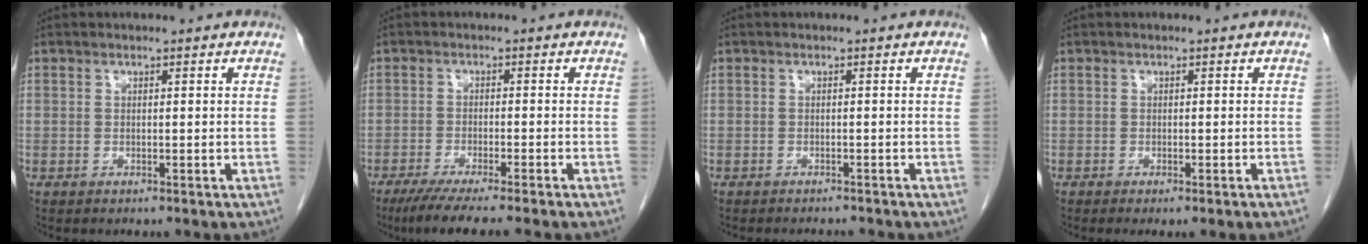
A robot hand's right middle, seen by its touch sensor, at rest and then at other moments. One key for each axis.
{"total": 7.7, "fx": -6.1, "fy": -0.5, "fz": 4.7, "tx": -0.065, "ty": -0.019, "tz": -0.097}
{"total": 3.1, "fx": -3.0, "fy": 0.3, "fz": 0.7, "tx": -0.007, "ty": -0.007, "tz": -0.038}
{"total": 2.2, "fx": -1.5, "fy": -0.2, "fz": 1.6, "tx": -0.018, "ty": -0.007, "tz": -0.019}